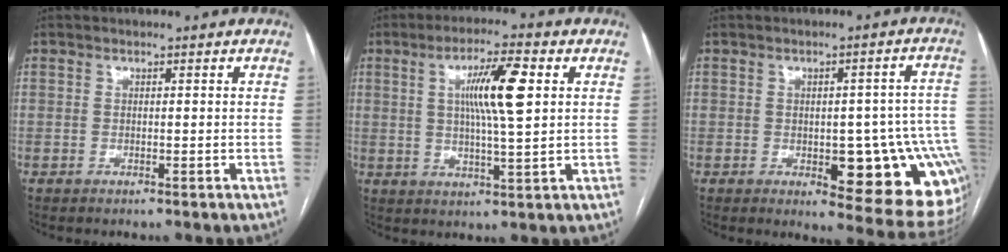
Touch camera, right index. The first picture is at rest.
{"total": 9.6, "force": [2.4, 0.8, 9.3], "torque": [-0.166, 0.005, 0.040]}
{"total": 16.1, "force": [-4.0, 5.1, 14.7], "torque": [-0.091, 0.021, -0.033]}